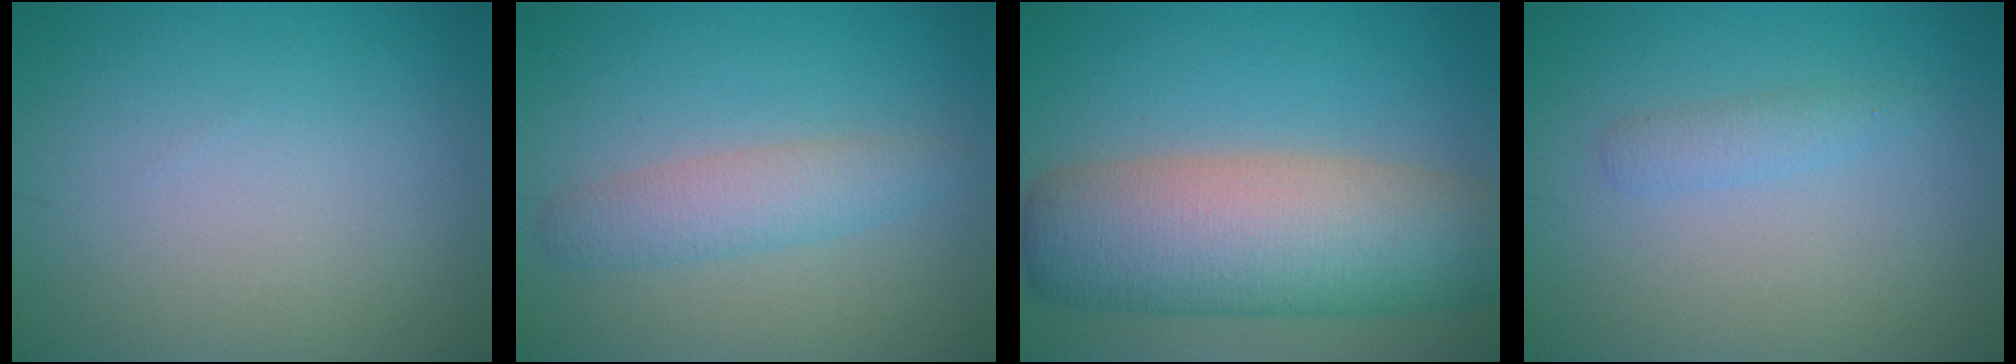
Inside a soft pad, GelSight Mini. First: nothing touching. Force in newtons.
{"total": 3.0, "press": 3.0, "slide": 0.1}
{"total": 11.3, "press": 11.3, "slide": 0.2}
{"total": 1.4, "press": 1.4, "slide": 0.1}